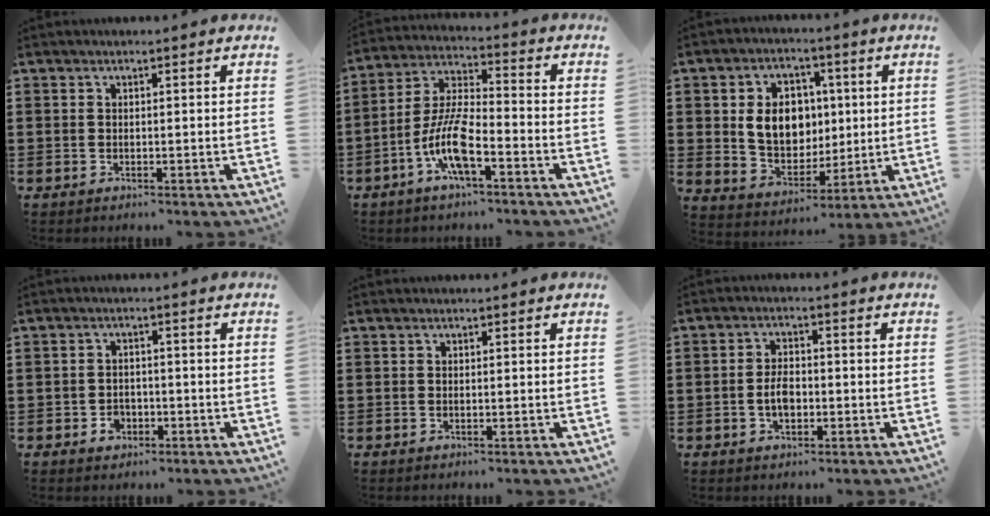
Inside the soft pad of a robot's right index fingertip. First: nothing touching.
{"total": 9.6, "force": [-4.5, 2.6, 8.1], "torque": [-0.186, -0.004, -0.089]}
{"total": 8.8, "force": [1.2, 7.0, 5.1], "torque": [-0.107, 0.019, 0.020]}
{"total": 2.5, "force": [-1.3, 1.8, 1.1], "torque": [-0.024, 0.001, -0.026]}
{"total": 0.0}
{"total": 3.7, "force": [-0.8, 2.0, 3.0], "torque": [-0.065, 0.003, -0.018]}